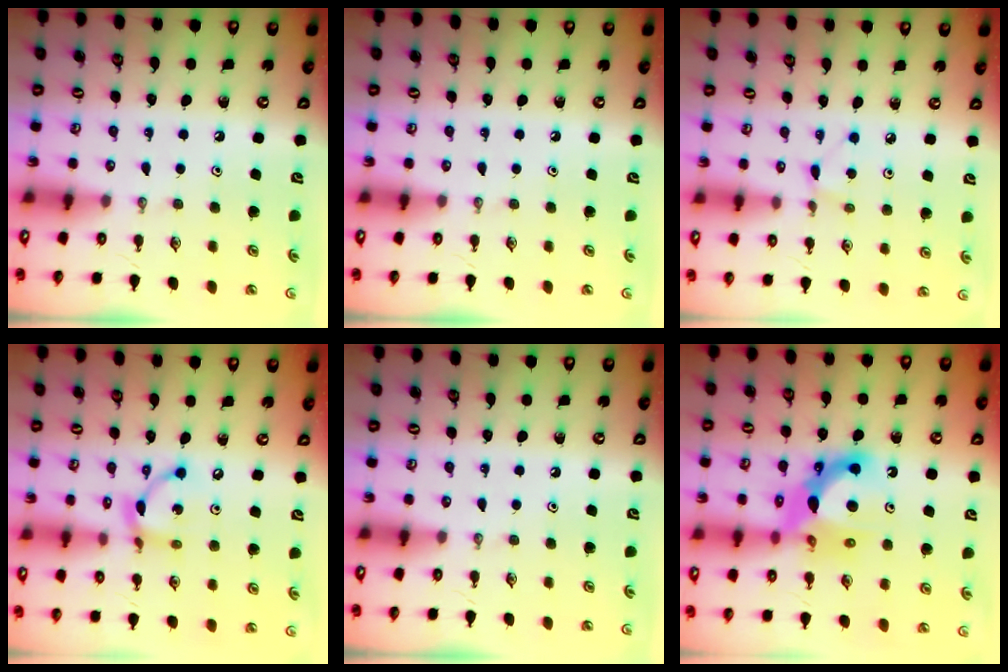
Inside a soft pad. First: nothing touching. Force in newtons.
{"total": 0.0}
{"total": 3.8, "press": 3.7, "slide": 0.5}
{"total": 8.3, "press": 8.3, "slide": 0.3}
{"total": 0.0}
{"total": 12.4, "press": 12.2, "slide": 2.4}